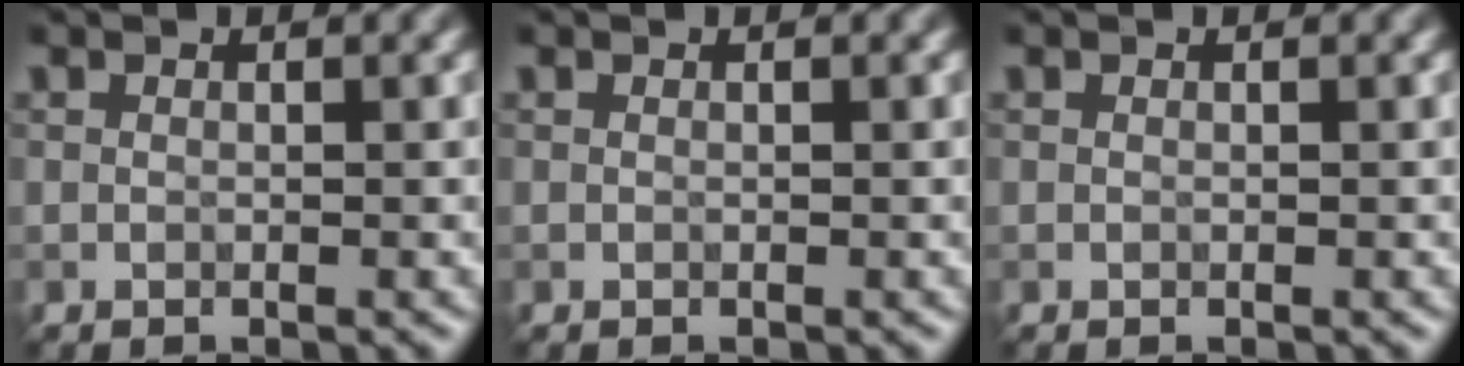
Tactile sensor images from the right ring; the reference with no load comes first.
{"total": 0.0}
{"total": 0.0}